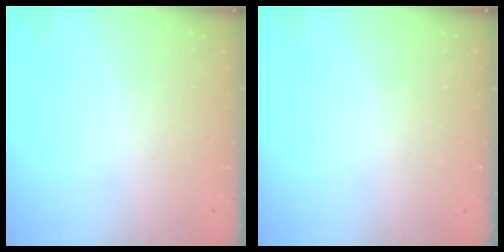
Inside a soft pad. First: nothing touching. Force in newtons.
{"total": 0.0}